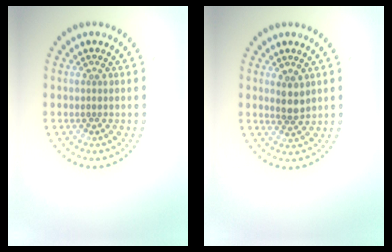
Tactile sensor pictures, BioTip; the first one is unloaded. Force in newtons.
{"total": 1.9, "press": 1.6, "slide": 0.9}